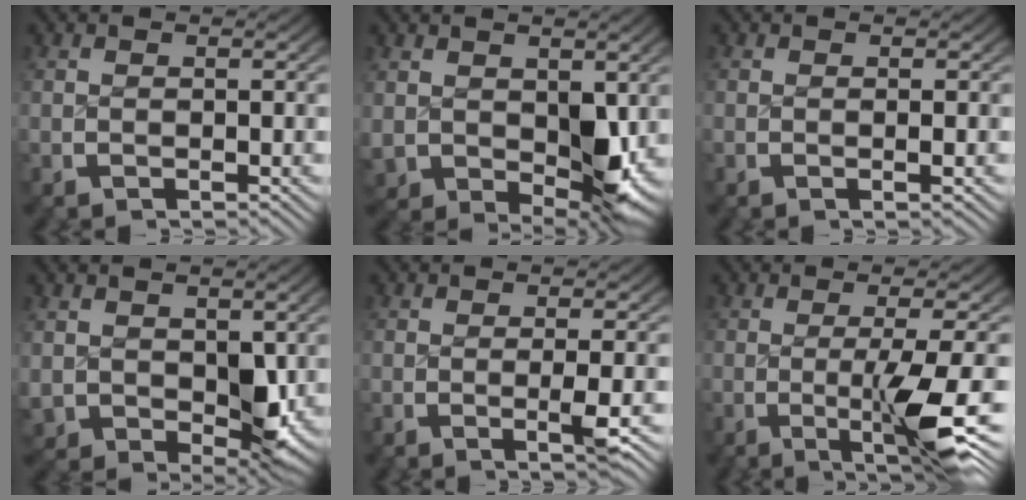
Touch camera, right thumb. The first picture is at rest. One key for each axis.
{"total": 5.9, "fx": 0.2, "fy": 3.8, "fz": 4.4, "tx": -0.071, "ty": -0.034, "tz": 0.032}
{"total": 0.7, "fx": -0.1, "fy": 0.2, "fz": 0.7, "tx": -0.010, "ty": 0.002, "tz": -0.004}
{"total": 5.3, "fx": 0.3, "fy": 3.9, "fz": 3.7, "tx": -0.064, "ty": -0.033, "tz": 0.031}
{"total": 2.5, "fx": -0.5, "fy": 0.5, "fz": 2.4, "tx": -0.041, "ty": -0.001, "tz": -0.008}
{"total": 7.7, "fx": -1.7, "fy": 1.7, "fz": 7.3, "tx": -0.115, "ty": -0.011, "tz": -0.020}